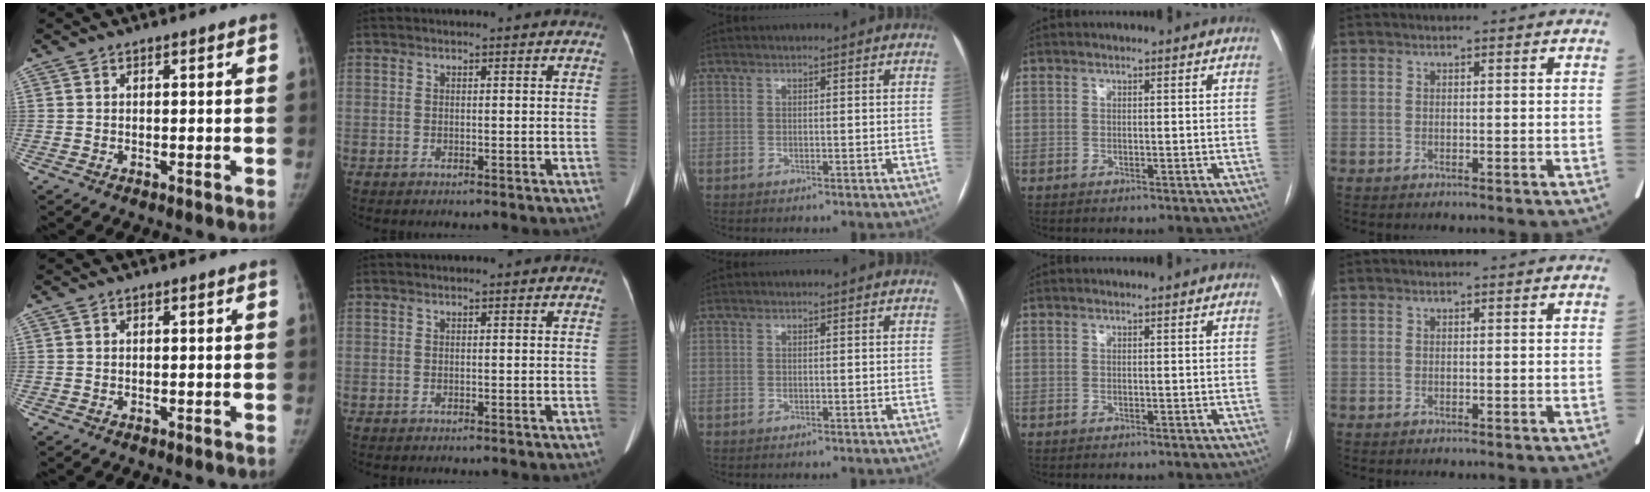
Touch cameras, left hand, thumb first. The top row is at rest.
{}